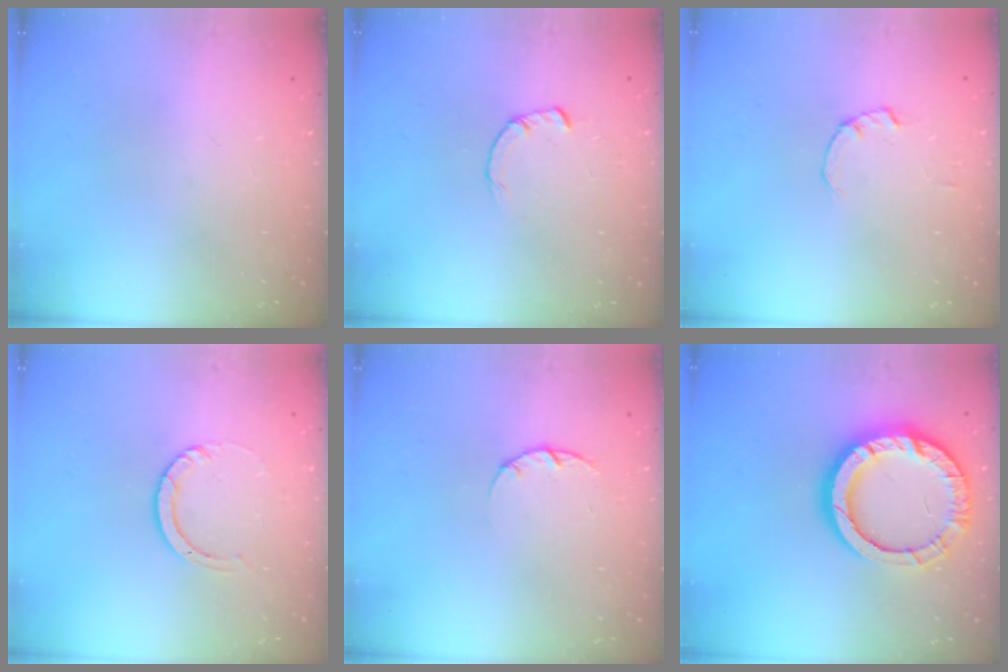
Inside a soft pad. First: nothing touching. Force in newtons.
{"total": 0.8, "press": 0.8, "slide": 0.2}
{"total": 0.0}
{"total": 3.0, "press": 3.0, "slide": 0.3}
{"total": 3.1, "press": 3.0, "slide": 0.4}
{"total": 17.0, "press": 17.0, "slide": 1.3}